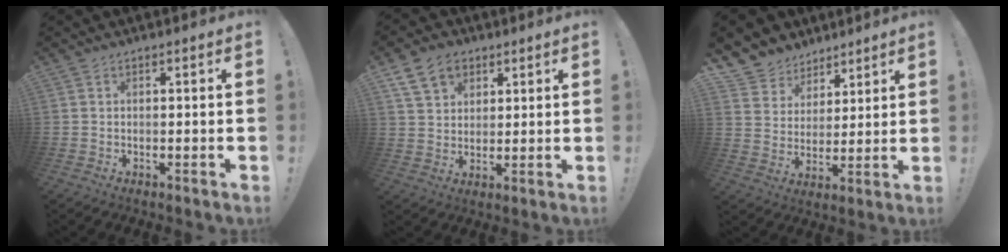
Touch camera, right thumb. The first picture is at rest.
{"total": 10.2, "force": [5.5, 7.5, 4.3], "torque": [-0.070, -0.017, 0.110]}
{"total": 8.3, "force": [5.7, 6.1, 0.4], "torque": [-0.018, -0.052, 0.117]}